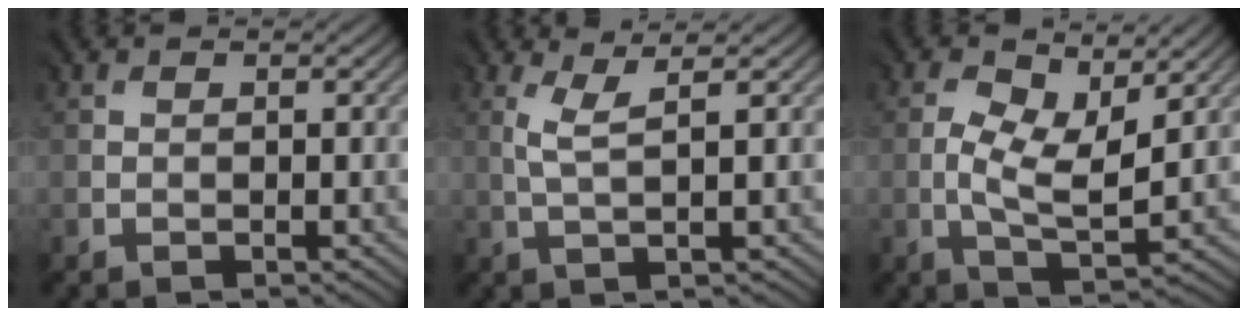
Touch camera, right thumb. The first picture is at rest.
{"total": 2.3, "force": [0.8, -0.1, 2.1], "torque": [-0.042, 0.004, 0.020]}
{"total": 5.7, "force": [1.0, 2.6, 4.9], "torque": [-0.099, 0.001, 0.020]}